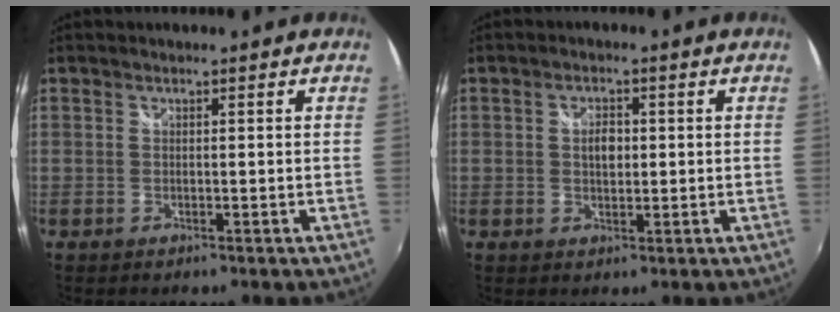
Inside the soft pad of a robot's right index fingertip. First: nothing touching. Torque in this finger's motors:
{"motor_torque": [-0.04, -0.05, 0.04, 0.05]}